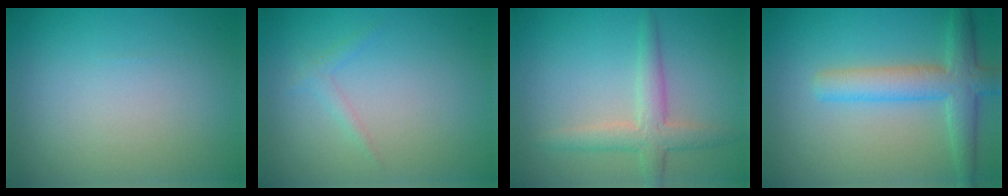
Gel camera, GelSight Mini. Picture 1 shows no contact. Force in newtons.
{"total": 0.9, "press": 0.9, "slide": 0.0}
{"total": 3.0, "press": 3.0, "slide": 0.1}
{"total": 4.5, "press": 4.5, "slide": 0.2}